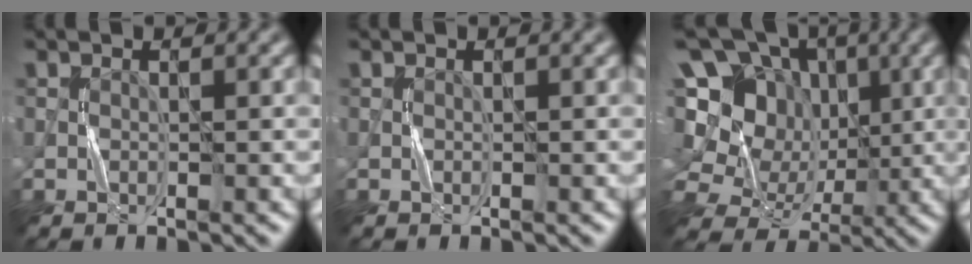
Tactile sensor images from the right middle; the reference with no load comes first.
{"total": 0.0}
{"total": 14.7, "force": [2.4, 12.4, 7.5], "torque": [-0.194, 0.046, 0.034]}